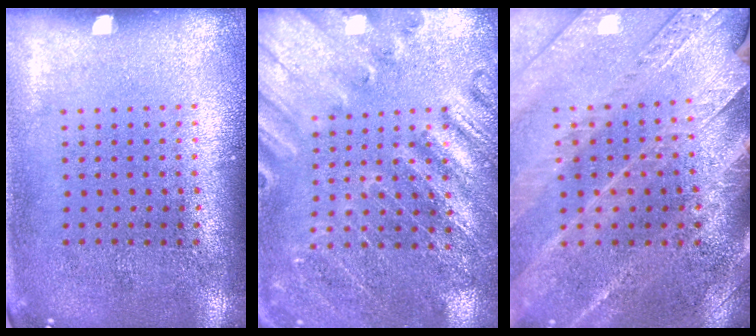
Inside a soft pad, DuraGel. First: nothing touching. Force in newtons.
{"total": 2.5, "press": 2.5, "slide": 0.2}
{"total": 2.9, "press": 2.8, "slide": 0.4}